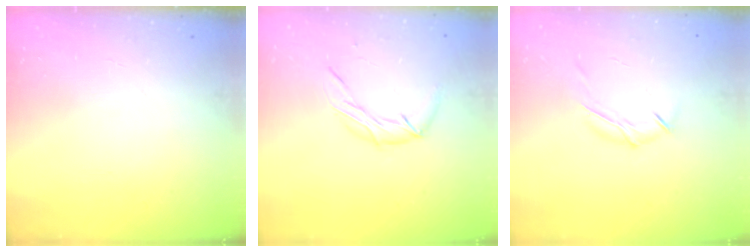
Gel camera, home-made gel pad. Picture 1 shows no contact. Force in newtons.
{"total": 6.8, "press": 6.8, "slide": 0.7}
{"total": 6.4, "press": 6.3, "slide": 0.9}